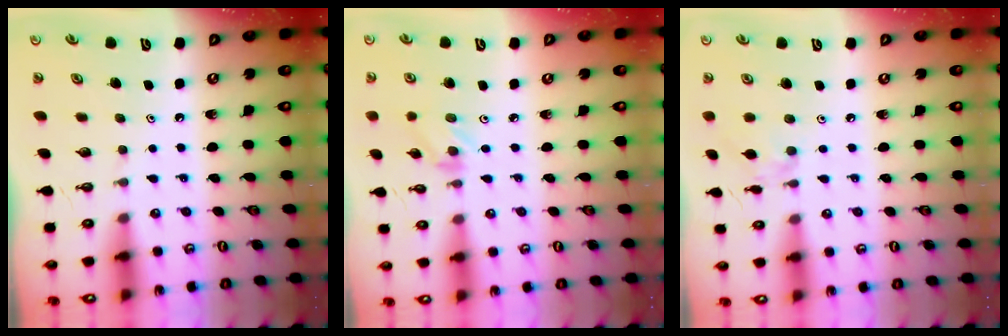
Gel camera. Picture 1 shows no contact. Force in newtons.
{"total": 1.6, "press": 1.5, "slide": 0.3}
{"total": 2.4, "press": 2.4, "slide": 0.4}